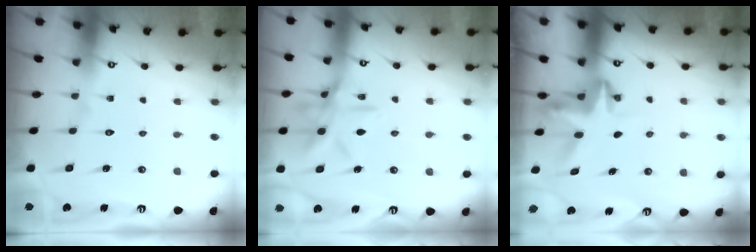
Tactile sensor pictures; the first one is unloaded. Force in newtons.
{"total": 12.1, "press": 12.0, "slide": 0.9}
{"total": 3.9, "press": 3.9, "slide": 0.3}